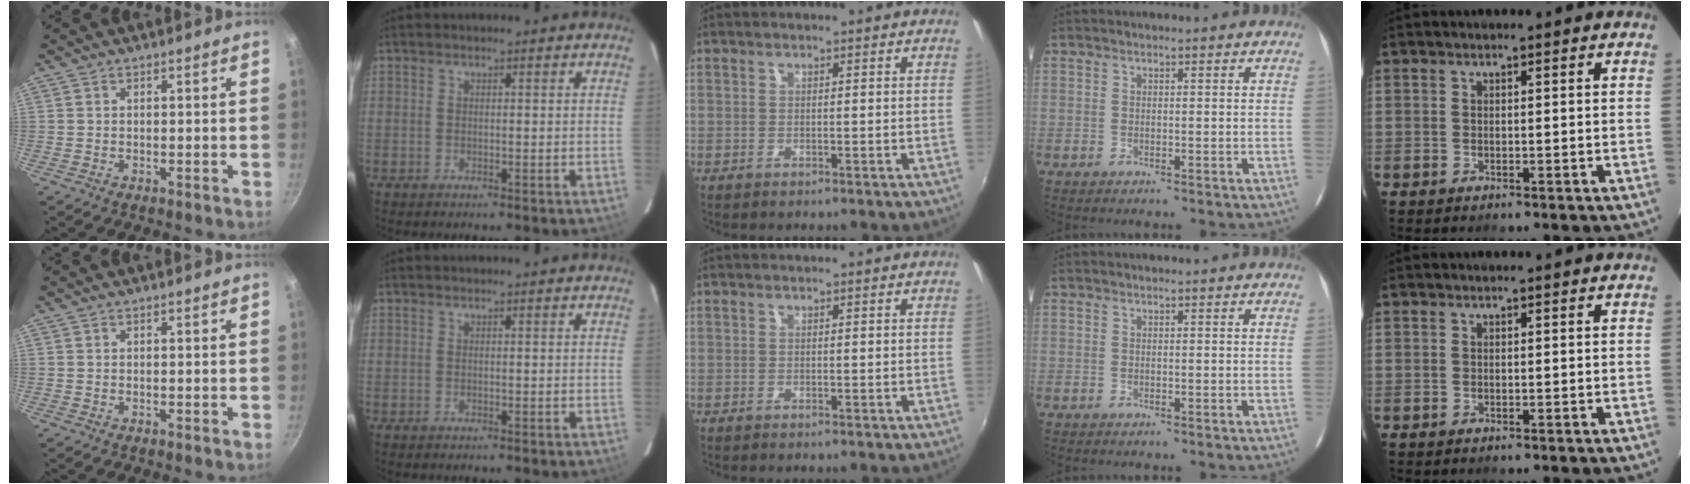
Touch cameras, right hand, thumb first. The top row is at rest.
{}